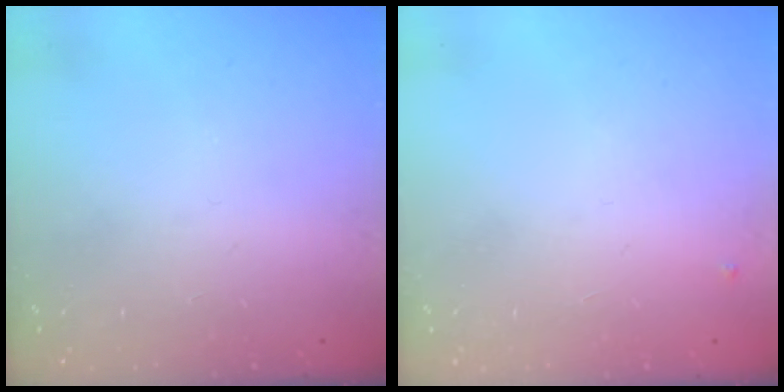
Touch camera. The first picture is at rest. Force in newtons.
{"total": 3.8, "press": 3.7, "slide": 0.6}